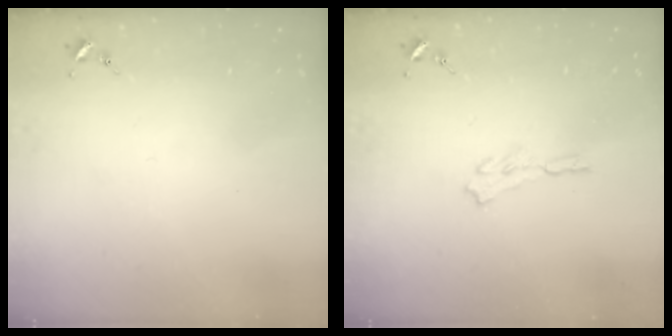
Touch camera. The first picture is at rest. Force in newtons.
{"total": 3.9, "press": 3.8, "slide": 0.4}